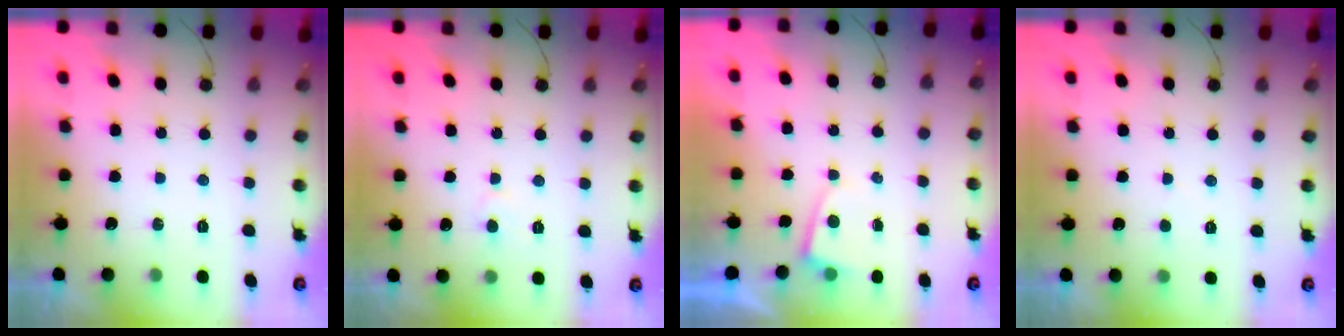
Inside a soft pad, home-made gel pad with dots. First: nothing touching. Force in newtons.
{"total": 4.2, "press": 4.2, "slide": 0.5}
{"total": 1.0, "press": 1.0, "slide": 0.3}
{"total": 1.9, "press": 1.9, "slide": 0.2}